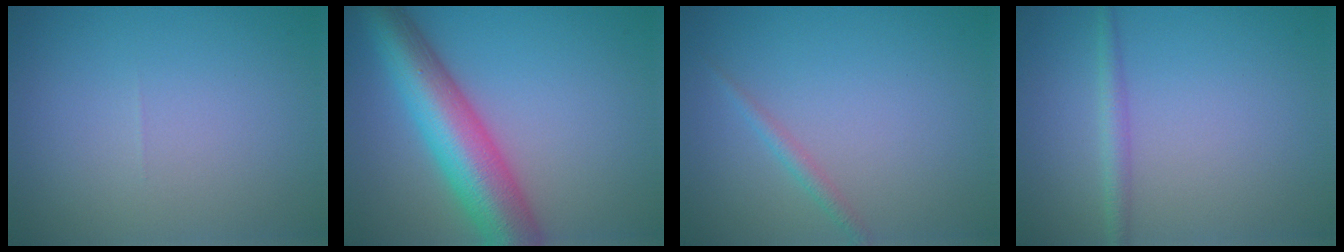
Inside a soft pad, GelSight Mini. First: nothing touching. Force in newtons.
{"total": 9.0, "press": 9.0, "slide": 0.3}
{"total": 1.2, "press": 1.2, "slide": 0.0}
{"total": 1.6, "press": 1.6, "slide": 0.1}